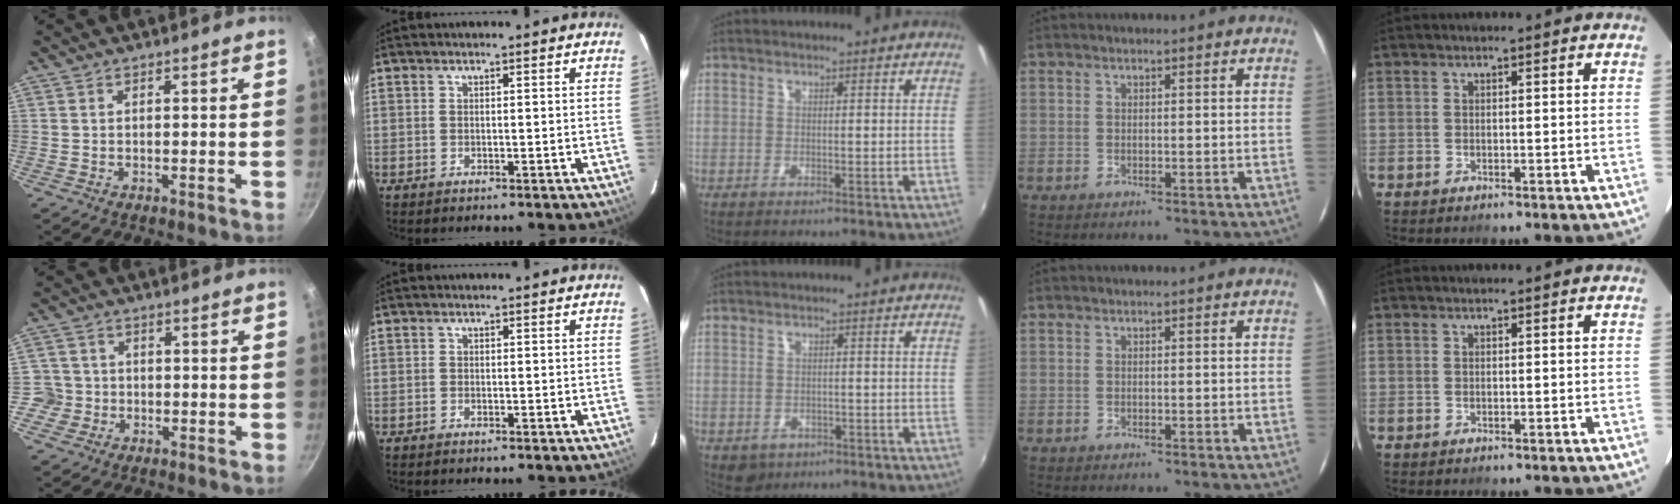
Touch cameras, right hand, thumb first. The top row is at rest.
{"thumb": {"total": 4.1, "force": [-0.9, 3.9, 0.4], "torque": [0.019, 0.016, -0.020]}, "middle": {"total": 3.6, "force": [-1.4, 3.0, 1.4], "torque": [-0.032, -0.007, -0.014]}}